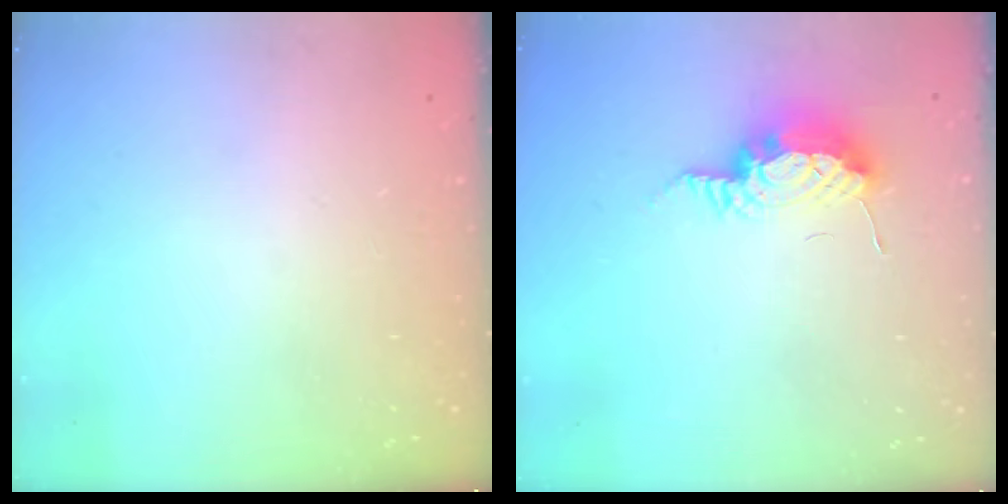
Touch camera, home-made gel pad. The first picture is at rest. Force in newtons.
{"total": 14.2, "press": 10.6, "slide": 9.4}